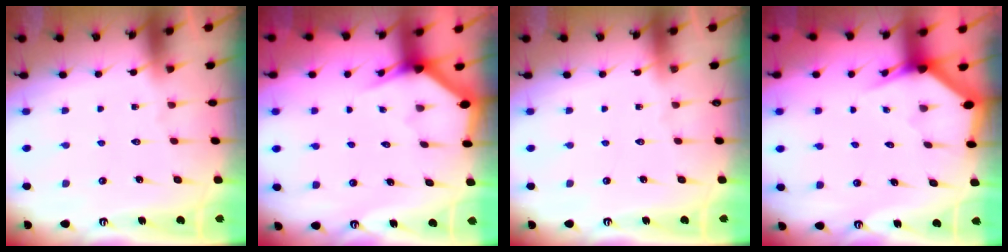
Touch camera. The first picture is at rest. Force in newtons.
{"total": 2.9, "press": 2.9, "slide": 0.1}
{"total": 0.0}
{"total": 2.9, "press": 2.9, "slide": 0.2}